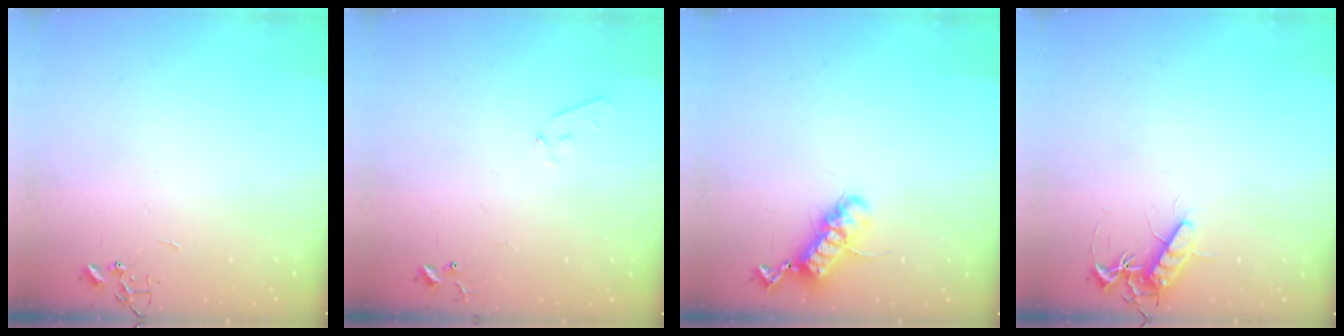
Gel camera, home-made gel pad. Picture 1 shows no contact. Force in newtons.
{"total": 5.2, "press": 5.2, "slide": 0.5}
{"total": 12.7, "press": 12.6, "slide": 1.6}
{"total": 10.8, "press": 10.8, "slide": 0.4}